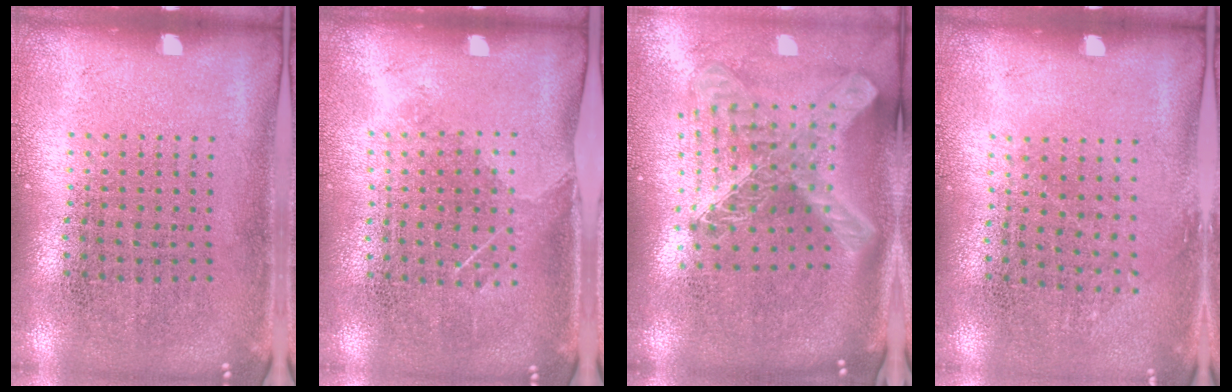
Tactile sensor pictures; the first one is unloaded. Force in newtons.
{"total": 1.2, "press": 0.9, "slide": 0.7}
{"total": 3.0, "press": 2.1, "slide": 2.2}
{"total": 0.8, "press": 0.6, "slide": 0.5}